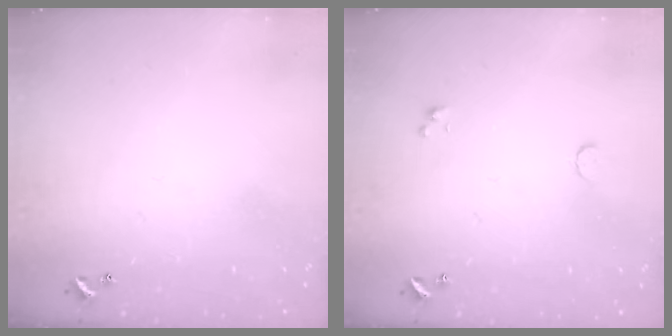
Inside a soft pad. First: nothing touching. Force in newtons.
{"total": 0.5, "press": 0.4, "slide": 0.3}